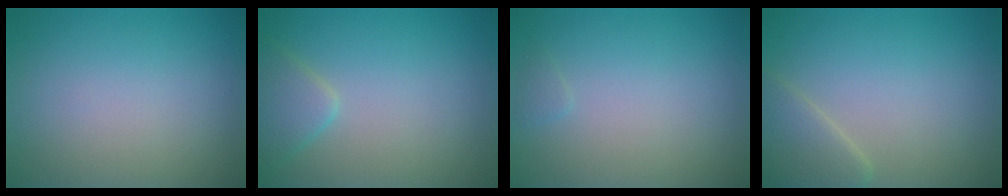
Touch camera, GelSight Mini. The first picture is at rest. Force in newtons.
{"total": 2.3, "press": 2.3, "slide": 0.2}
{"total": 0.5, "press": 0.5, "slide": 0.0}
{"total": 2.7, "press": 2.6, "slide": 0.2}